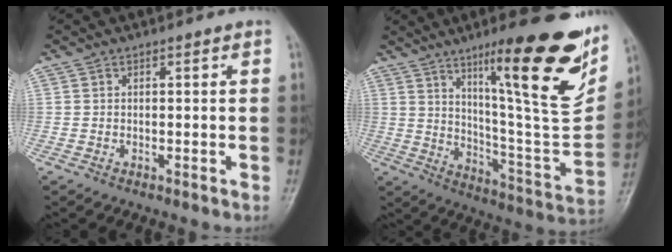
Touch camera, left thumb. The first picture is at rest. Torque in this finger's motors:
{"motor_torque": [2.53, 0.81, 1.65, -1.11, 0.48]}